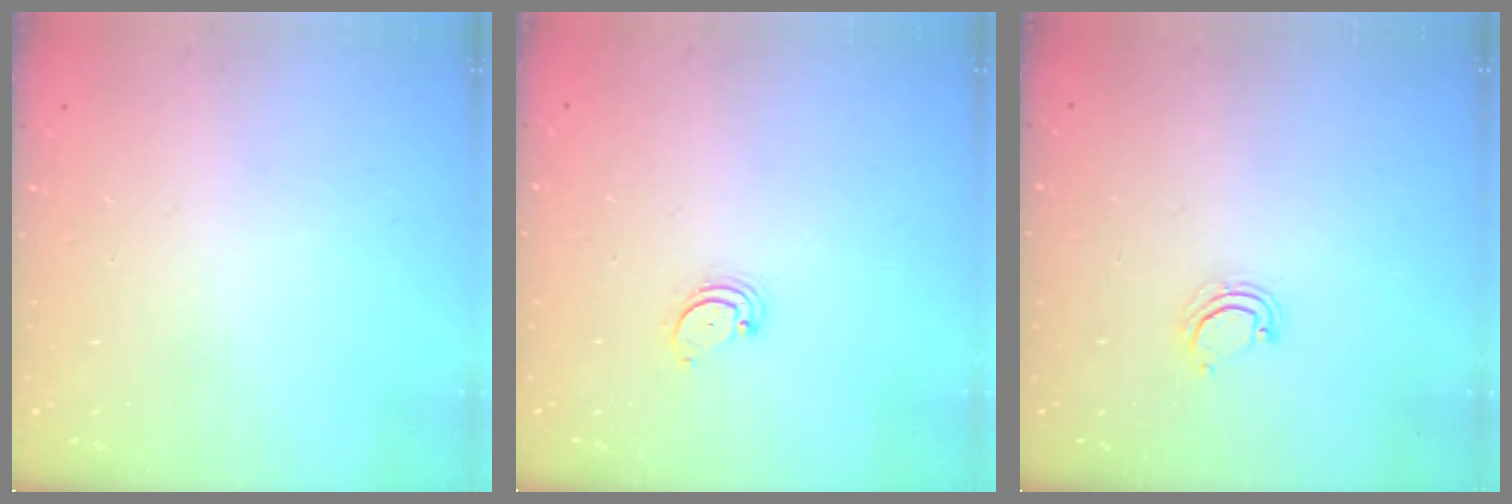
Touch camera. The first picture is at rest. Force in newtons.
{"total": 2.6, "press": 2.5, "slide": 0.3}
{"total": 2.2, "press": 2.2, "slide": 0.1}